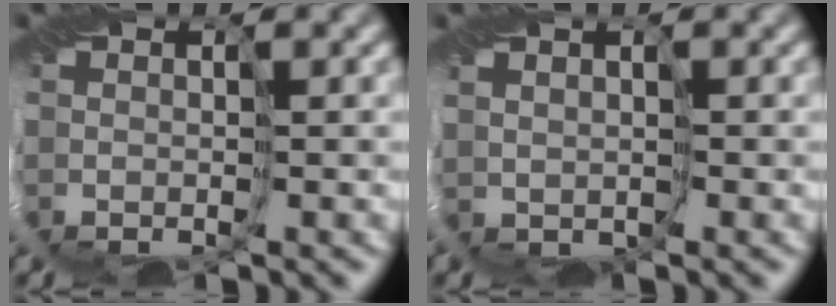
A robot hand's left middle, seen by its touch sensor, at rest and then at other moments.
{"total": 1.0, "force": [0.4, 0.8, 0.5], "torque": [-0.015, 0.000, 0.008]}